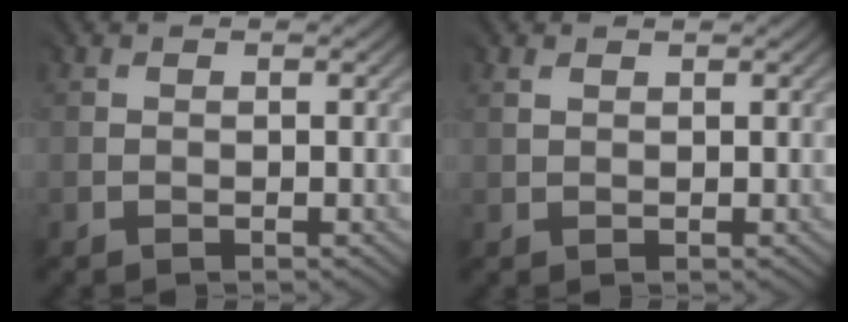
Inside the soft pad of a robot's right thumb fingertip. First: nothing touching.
{"total": 0.9, "force": [0.8, 0.3, 0.2], "torque": [-0.011, 0.002, 0.020]}